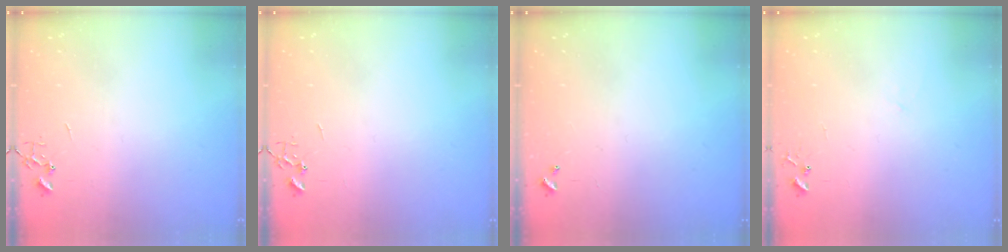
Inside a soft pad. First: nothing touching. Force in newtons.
{"total": 0.0}
{"total": 0.0}
{"total": 4.6, "press": 4.5, "slide": 0.6}